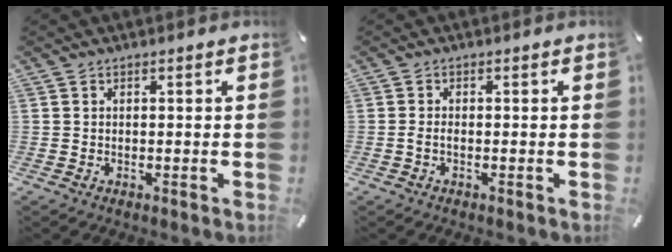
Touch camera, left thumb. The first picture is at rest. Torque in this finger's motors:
{"motor_torque": [-0.04, -0.06, 0.26, 0.05, -0.01]}